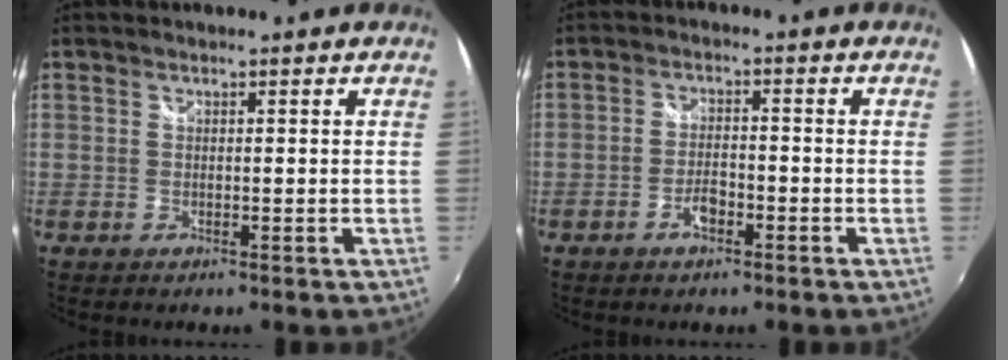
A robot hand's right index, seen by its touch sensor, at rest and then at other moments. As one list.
[{"total": 3.7, "force": [-2.2, 1.5, 2.5], "torque": [-0.058, 0.003, -0.039]}]